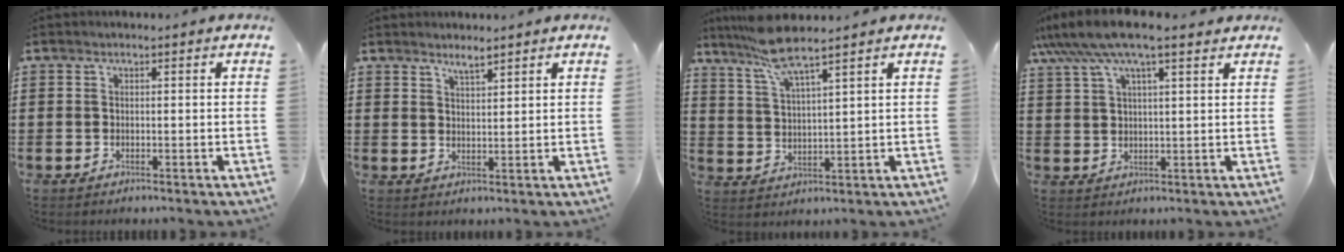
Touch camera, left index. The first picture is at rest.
{"total": 2.3, "force": [2.1, 0.2, 1.0], "torque": [-0.021, 0.001, 0.038]}
{"total": 7.8, "force": [6.4, 0.4, 4.5], "torque": [-0.105, -0.018, 0.115]}
{"total": 8.9, "force": [6.4, 1.7, 5.9], "torque": [-0.127, -0.009, 0.116]}